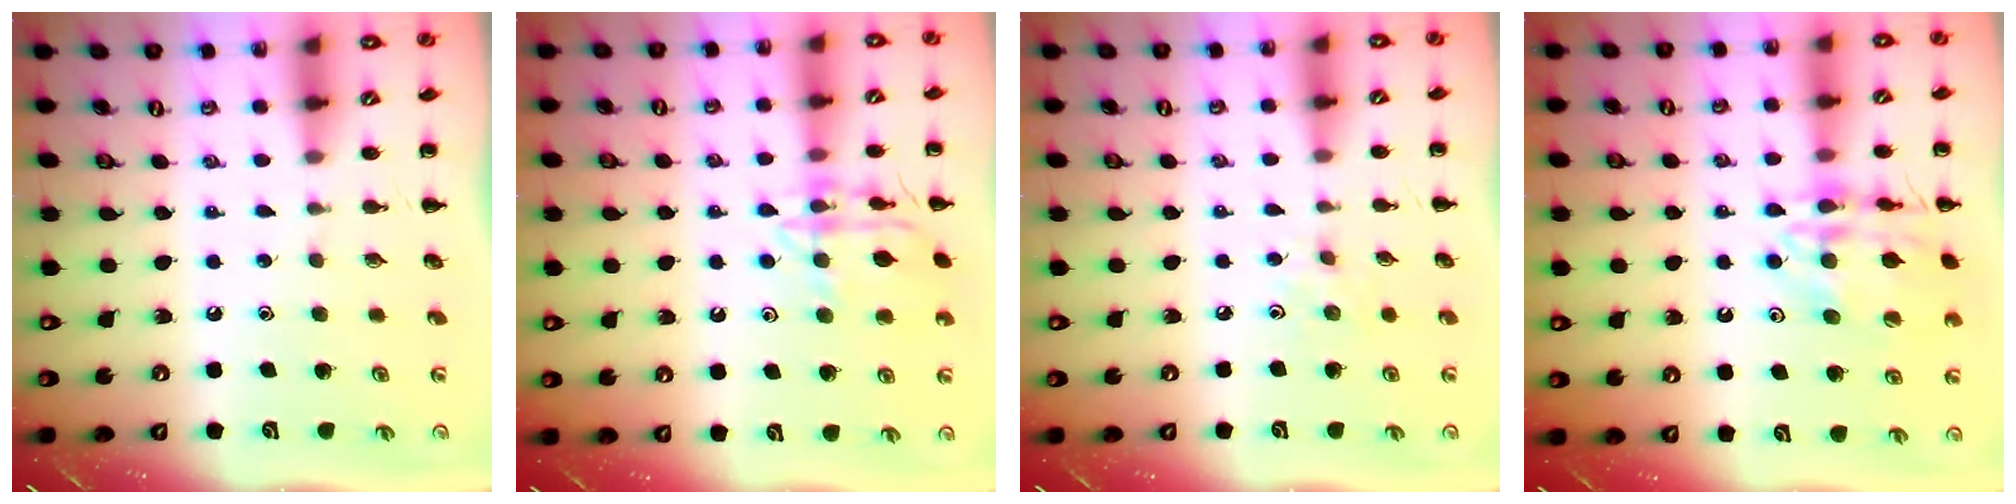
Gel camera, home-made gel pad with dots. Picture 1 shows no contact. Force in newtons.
{"total": 14.5, "press": 14.4, "slide": 0.8}
{"total": 4.2, "press": 3.9, "slide": 1.5}
{"total": 16.0, "press": 16.0, "slide": 1.7}